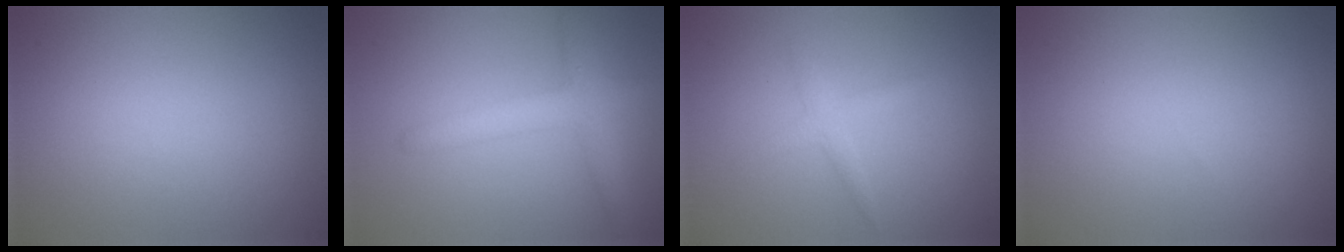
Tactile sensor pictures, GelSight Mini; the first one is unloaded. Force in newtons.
{"total": 3.7, "press": 3.7, "slide": 0.3}
{"total": 1.4, "press": 1.4, "slide": 0.1}
{"total": 0.0}